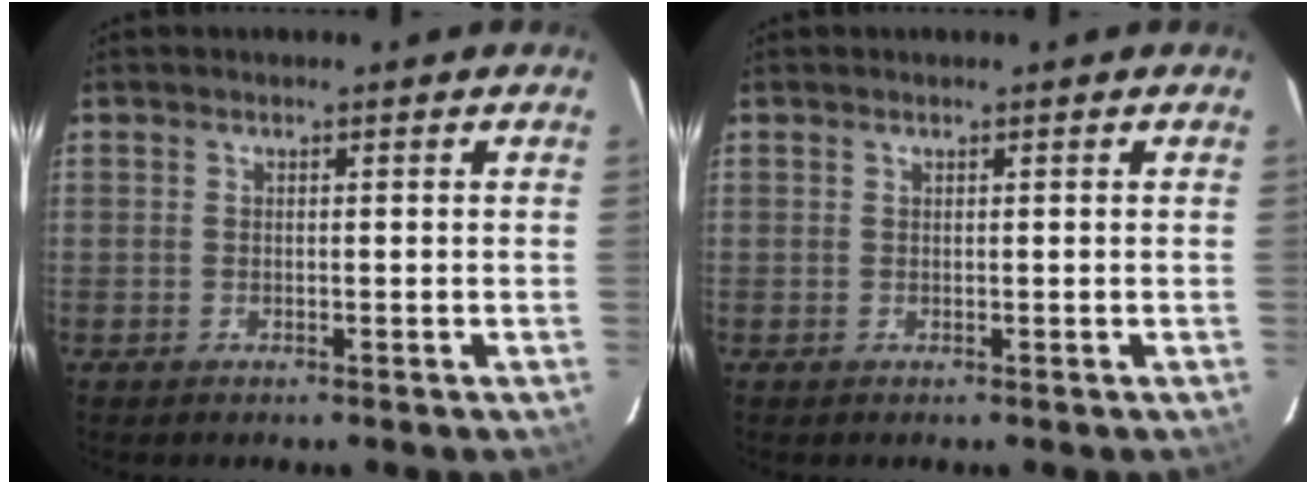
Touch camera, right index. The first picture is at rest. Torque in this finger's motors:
{"motor_torque": [0.06, 0.02, 0.08, 0.02]}